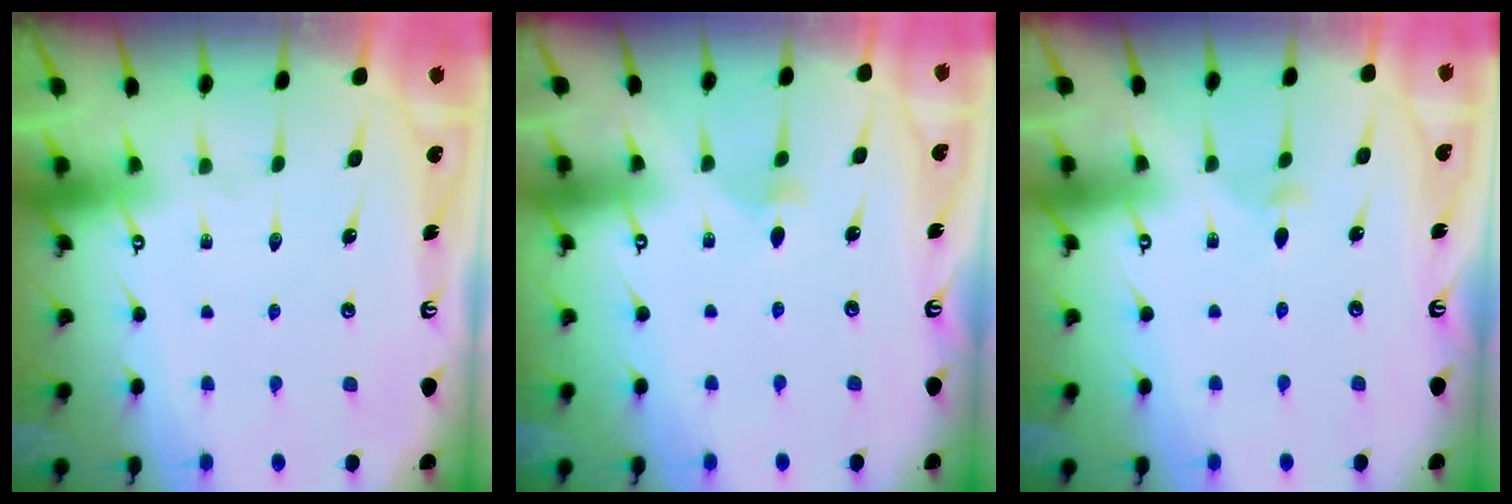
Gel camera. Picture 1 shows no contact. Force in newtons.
{"total": 2.8, "press": 2.7, "slide": 0.7}
{"total": 2.9, "press": 2.8, "slide": 0.6}